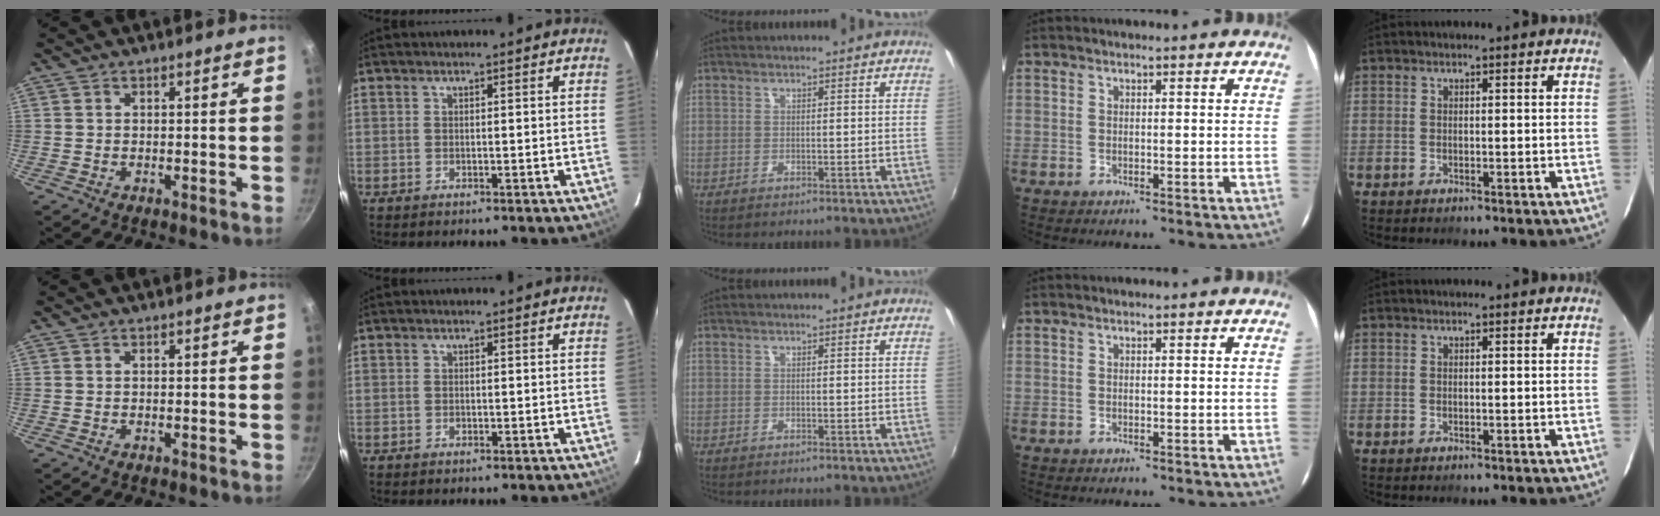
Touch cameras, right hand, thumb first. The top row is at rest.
{"index": {"total": 0.6, "force": [-0.2, 0.5, 0.2], "torque": [-0.002, 0.000, -0.003]}}